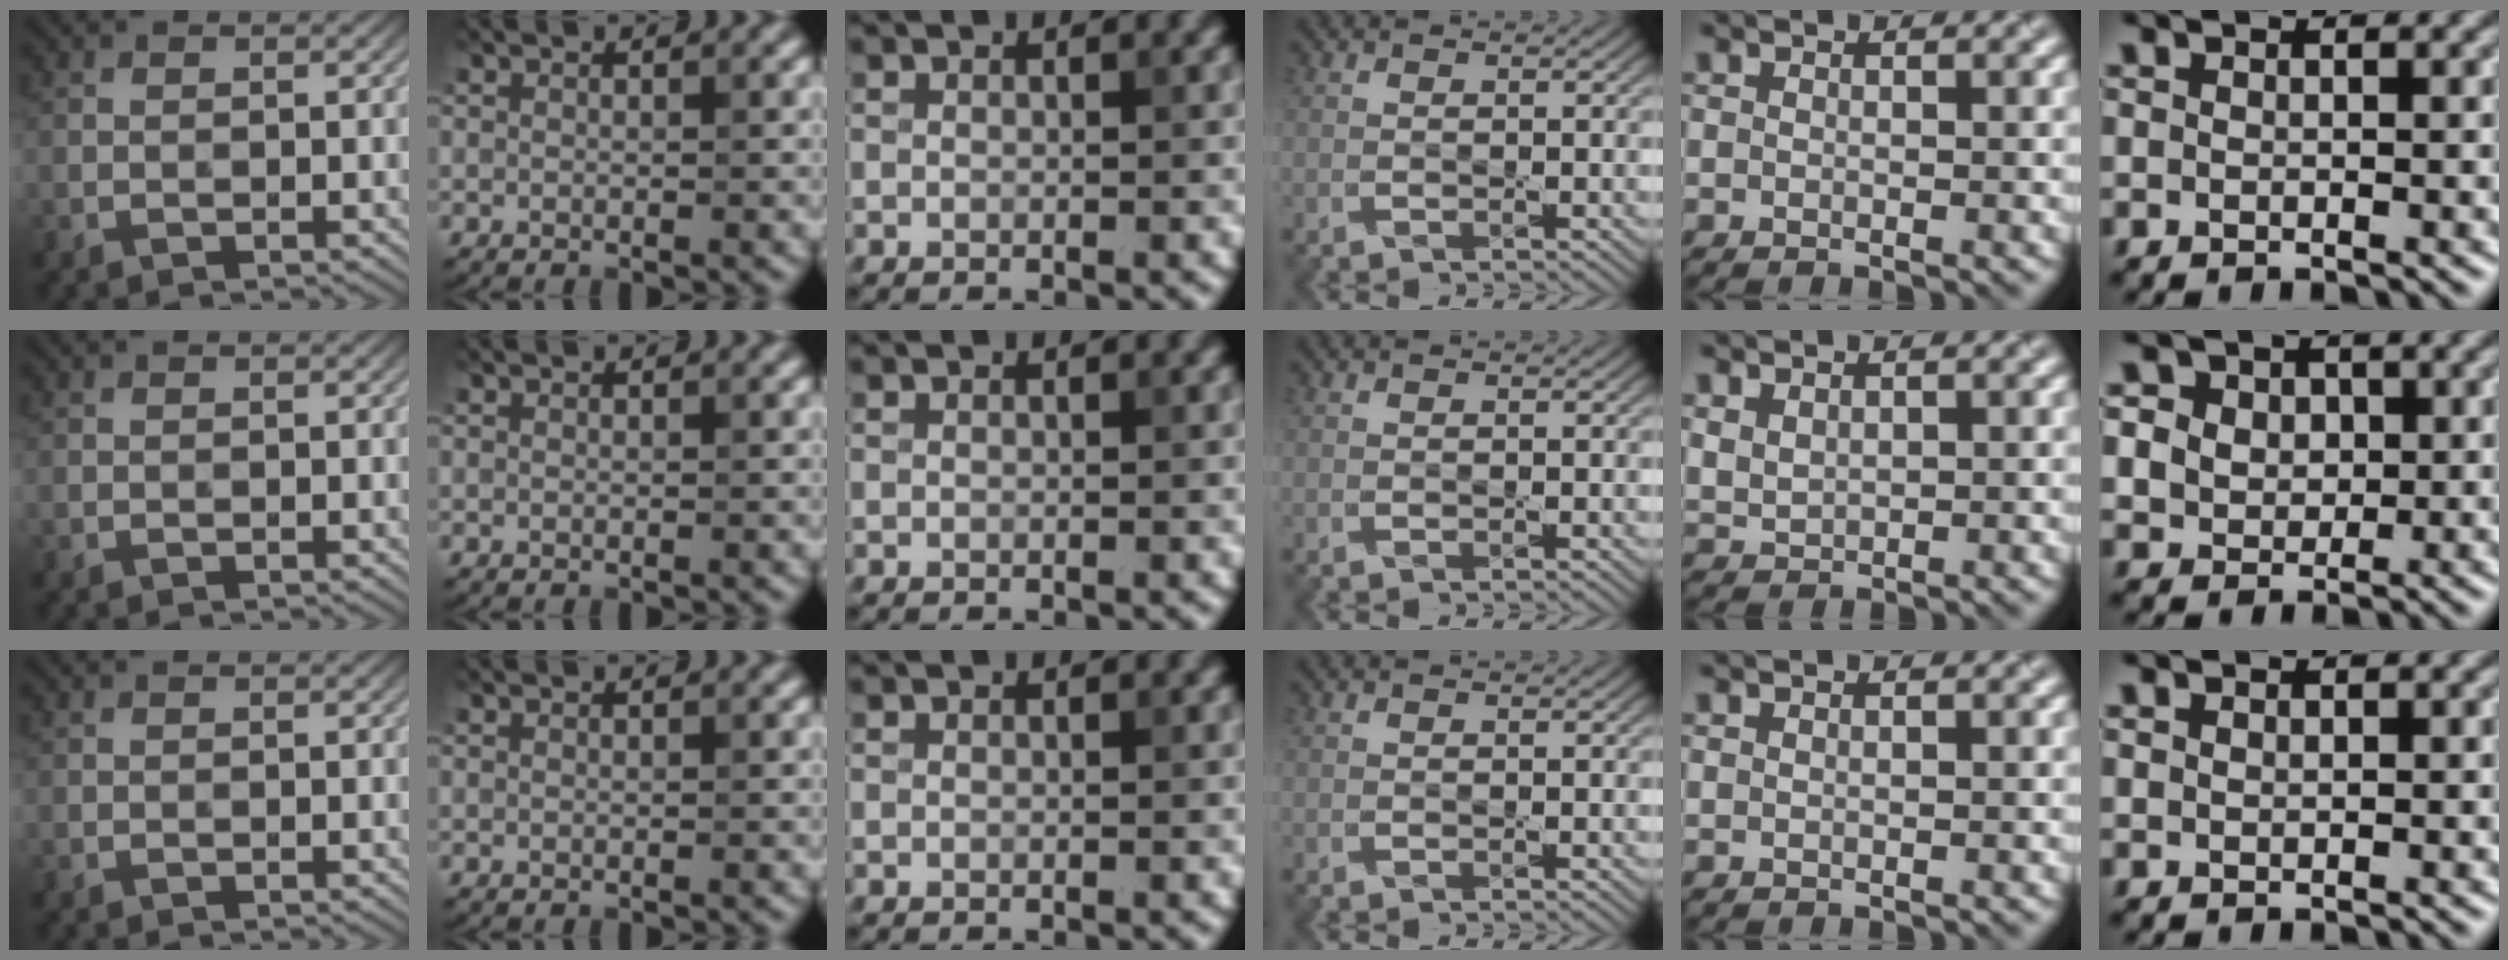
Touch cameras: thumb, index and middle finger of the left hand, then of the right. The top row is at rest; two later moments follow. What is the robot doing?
{"motion": "press", "object": "gel pad"}